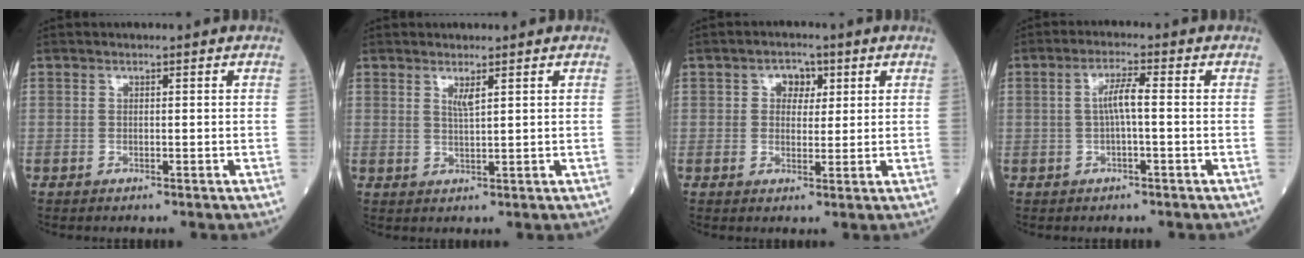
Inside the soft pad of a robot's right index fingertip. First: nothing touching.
{"total": 1.9, "force": [1.1, -0.1, 1.6], "torque": [-0.035, -0.006, 0.022]}
{"total": 3.5, "force": [1.3, 2.5, 2.1], "torque": [-0.026, 0.009, 0.018]}
{"total": 3.7, "force": [0.0, 0.2, 3.7], "torque": [-0.070, 0.008, 0.000]}